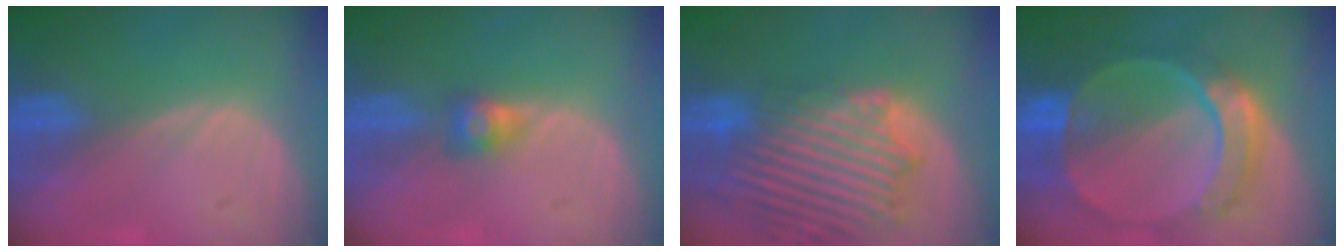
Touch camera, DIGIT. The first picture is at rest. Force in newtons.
{"total": 2.6, "press": 2.4, "slide": 1.0}
{"total": 14.2, "press": 12.2, "slide": 7.4}
{"total": 9.8, "press": 8.4, "slide": 5.0}